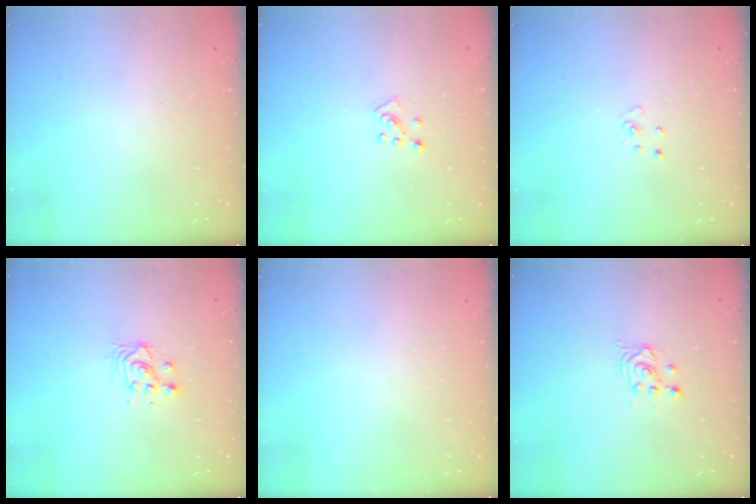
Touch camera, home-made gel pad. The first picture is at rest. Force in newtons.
{"total": 5.2, "press": 5.2, "slide": 0.5}
{"total": 3.1, "press": 3.1, "slide": 0.2}
{"total": 3.8, "press": 3.8, "slide": 0.2}
{"total": 0.0}
{"total": 2.7, "press": 2.7, "slide": 0.3}